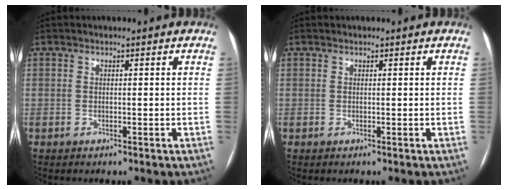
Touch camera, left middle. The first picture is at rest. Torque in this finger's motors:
{"motor_torque": [-0.06, 0.02, -0.02, 0.01]}